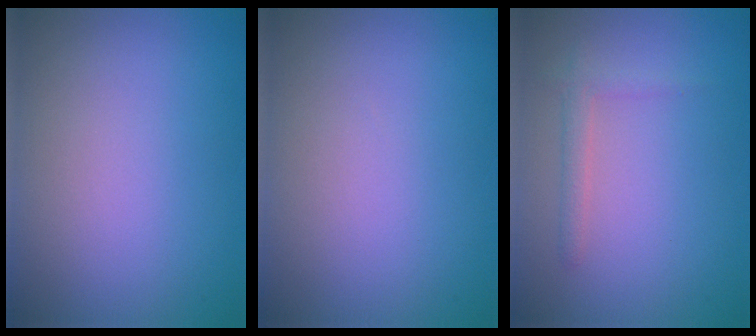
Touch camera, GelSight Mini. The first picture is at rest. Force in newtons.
{"total": 0.0}
{"total": 1.4, "press": 1.4, "slide": 0.1}